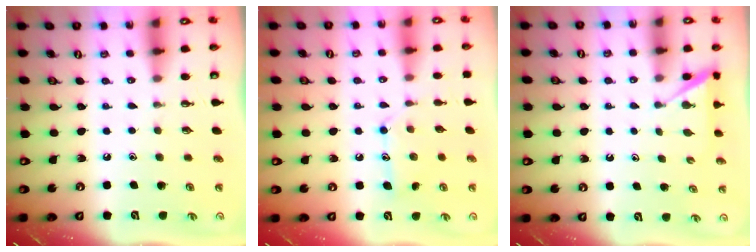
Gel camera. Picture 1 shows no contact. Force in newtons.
{"total": 10.4, "press": 10.4, "slide": 0.2}
{"total": 3.5, "press": 3.4, "slide": 0.4}